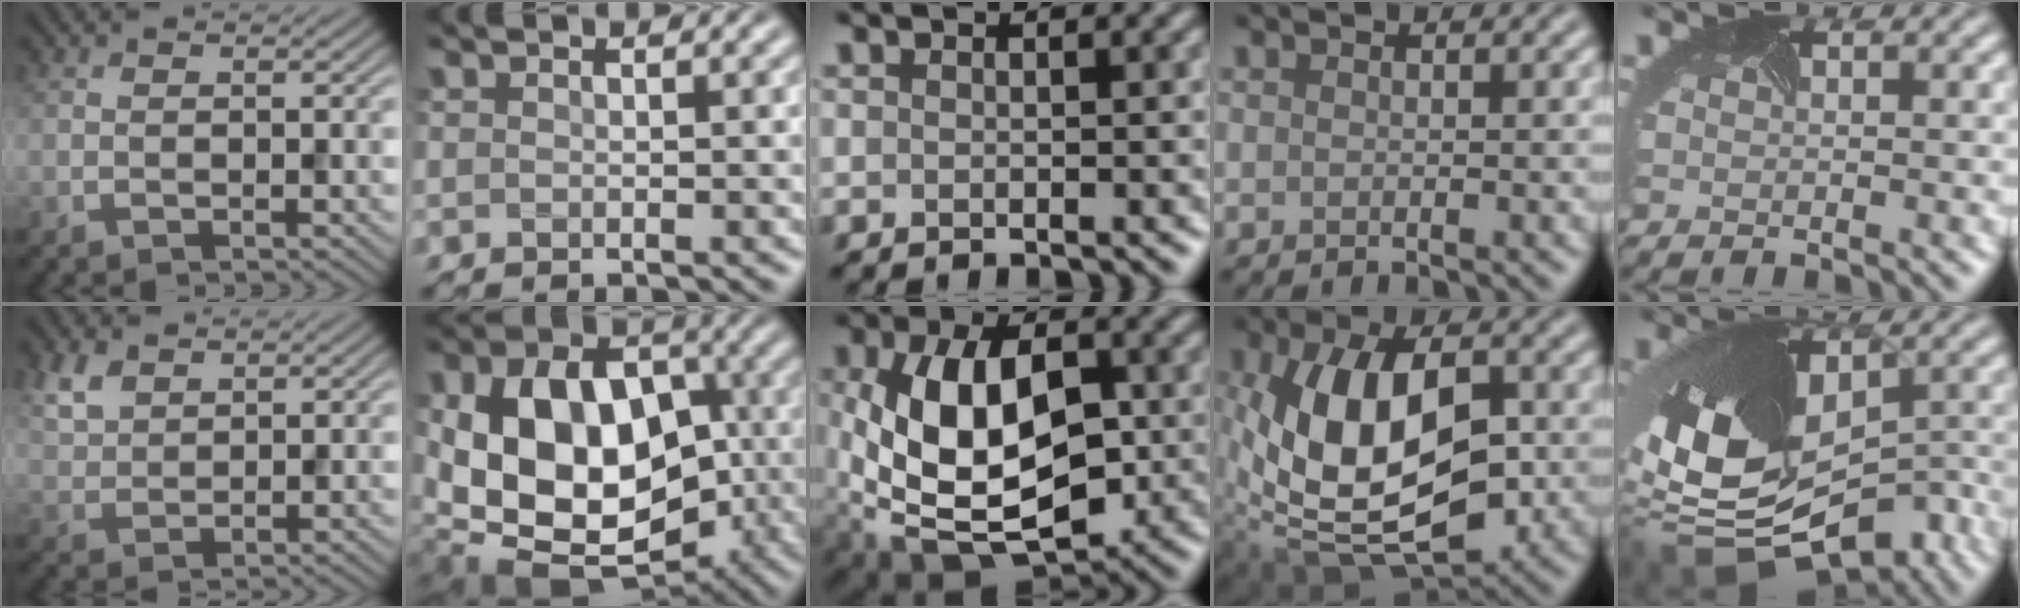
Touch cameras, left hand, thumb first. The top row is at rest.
{"thumb": {"total": 4.1, "force": [2.7, 2.2, 2.3], "torque": [-0.063, 0.003, 0.061]}, "index": {"total": 15.0, "force": [-2.1, 10.1, 10.9], "torque": [-0.202, -0.004, -0.032]}, "middle": {"total": 12.8, "force": [-0.6, 7.9, 10.0], "torque": [-0.205, -0.015, -0.001]}, "ring": {"total": 13.6, "force": [-0.7, 7.5, 11.3], "torque": [-0.225, 0.000, -0.010]}, "little": {"total": 15.0, "force": [-5.1, 8.9, 10.9], "torque": [-0.235, -0.044, -0.057]}}